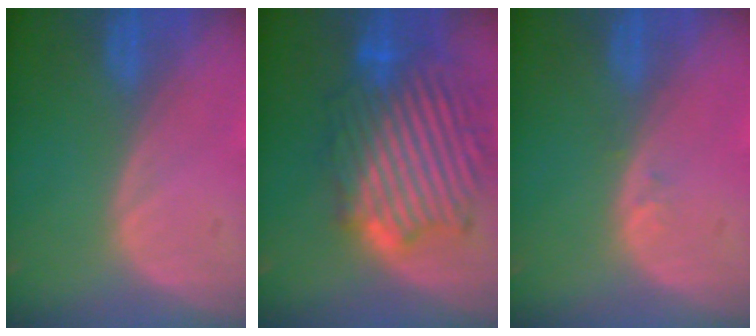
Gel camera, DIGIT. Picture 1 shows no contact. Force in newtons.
{"total": 12.9, "press": 12.8, "slide": 1.1}
{"total": 0.8, "press": 0.6, "slide": 0.5}